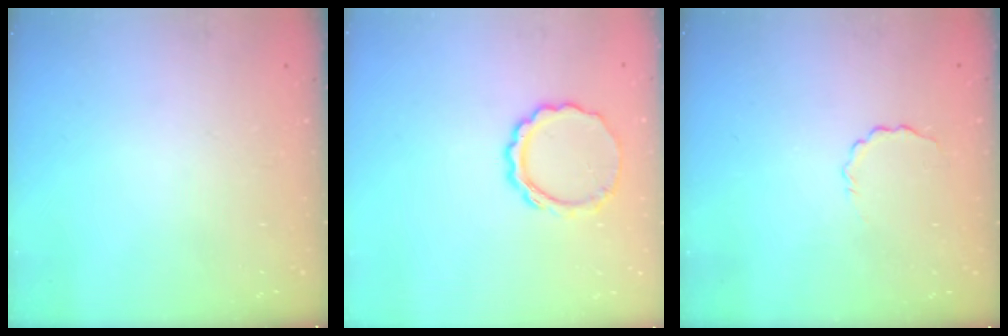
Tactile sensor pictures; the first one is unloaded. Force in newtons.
{"total": 8.2, "press": 8.1, "slide": 0.8}
{"total": 2.9, "press": 2.7, "slide": 0.9}